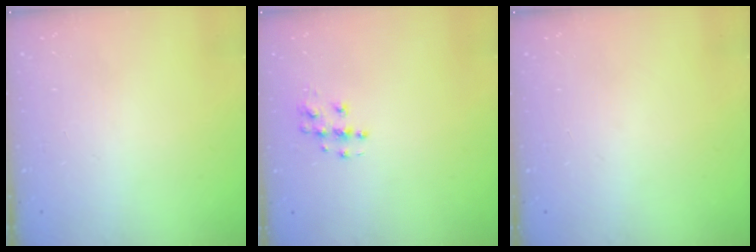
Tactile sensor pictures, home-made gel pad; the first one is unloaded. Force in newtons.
{"total": 6.7, "press": 6.7, "slide": 0.3}
{"total": 0.0}